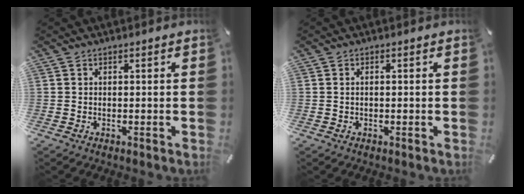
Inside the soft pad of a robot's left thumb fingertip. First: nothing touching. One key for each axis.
{"total": 0.8, "fx": -0.1, "fy": 0.3, "fz": 0.7, "tx": -0.015, "ty": 0.000, "tz": -0.002}